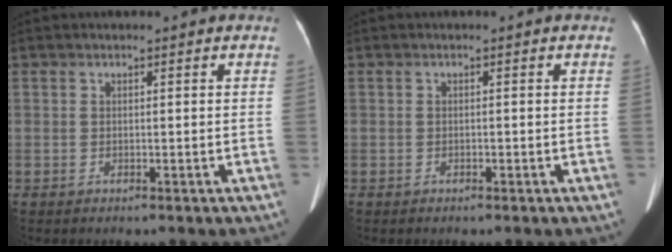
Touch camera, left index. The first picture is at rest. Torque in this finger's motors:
{"motor_torque": [0.04, 0.00, -0.02, -0.01]}